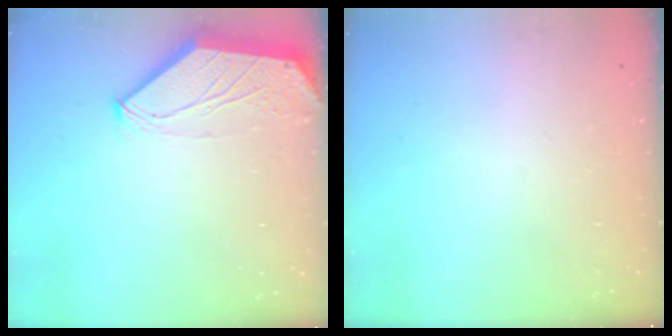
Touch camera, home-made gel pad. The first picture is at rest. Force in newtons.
{"total": 2.8, "press": 2.8, "slide": 0.5}